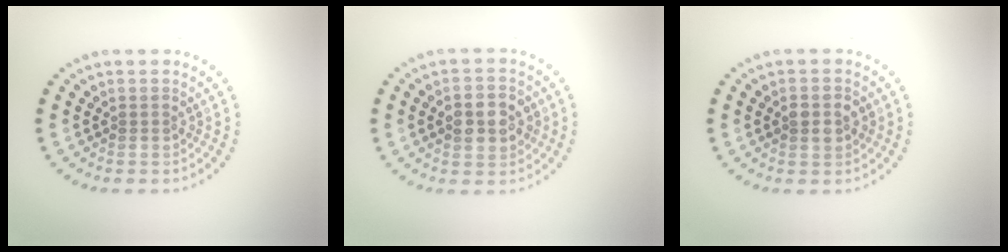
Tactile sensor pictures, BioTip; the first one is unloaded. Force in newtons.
{"total": 3.8, "press": 3.8, "slide": 0.2}
{"total": 2.6, "press": 2.6, "slide": 0.1}